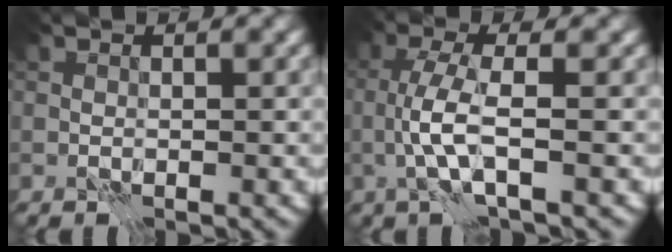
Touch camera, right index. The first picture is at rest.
{"total": 3.6, "force": [-0.5, 0.5, 3.5], "torque": [-0.080, 0.003, -0.016]}